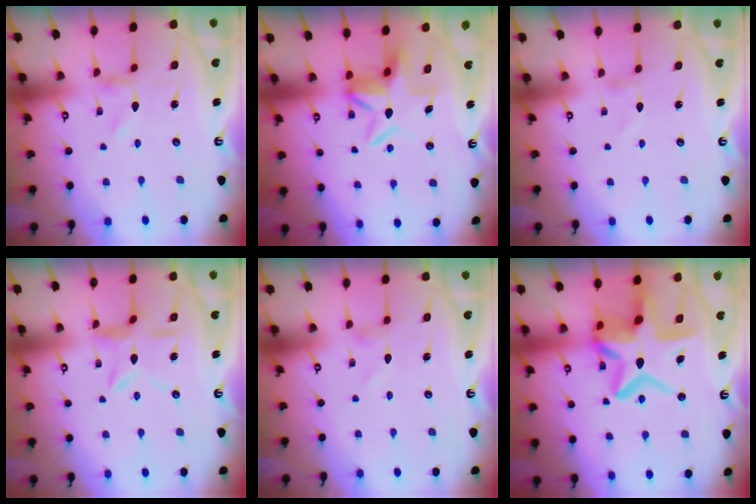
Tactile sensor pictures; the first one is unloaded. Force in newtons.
{"total": 6.5, "press": 6.5, "slide": 0.8}
{"total": 1.5, "press": 1.5, "slide": 0.1}
{"total": 8.7, "press": 8.7, "slide": 0.6}
{"total": 0.7, "press": 0.7, "slide": 0.1}
{"total": 18.4, "press": 18.3, "slide": 1.9}